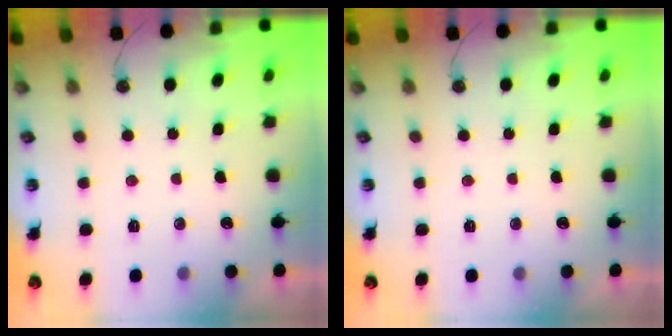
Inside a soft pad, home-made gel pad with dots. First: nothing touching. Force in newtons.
{"total": 0.0}